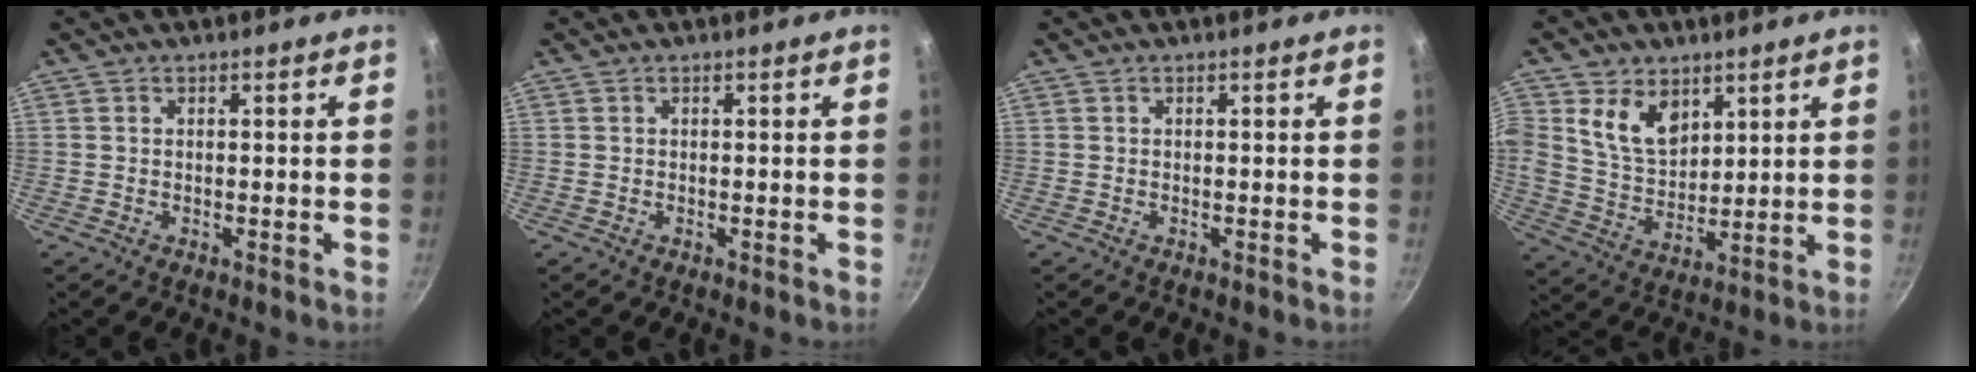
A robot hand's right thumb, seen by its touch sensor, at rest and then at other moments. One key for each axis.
{"total": 0.0}
{"total": 0.0}
{"total": 10.5, "fx": 4.6, "fy": 7.4, "fz": 5.8, "tx": -0.080, "ty": -0.031, "tz": 0.092}